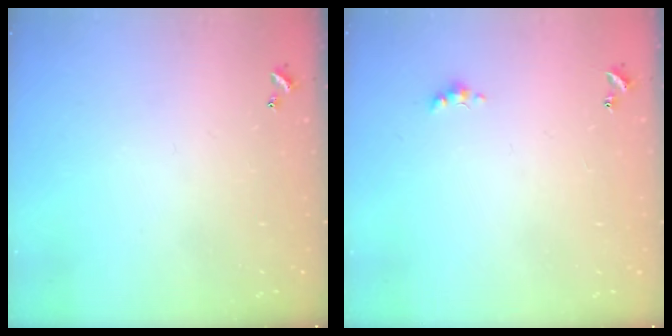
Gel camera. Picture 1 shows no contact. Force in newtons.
{"total": 1.4, "press": 1.3, "slide": 0.4}